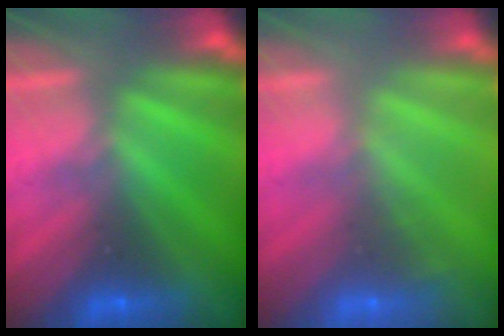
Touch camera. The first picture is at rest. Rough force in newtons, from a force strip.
{"total": 1.6}